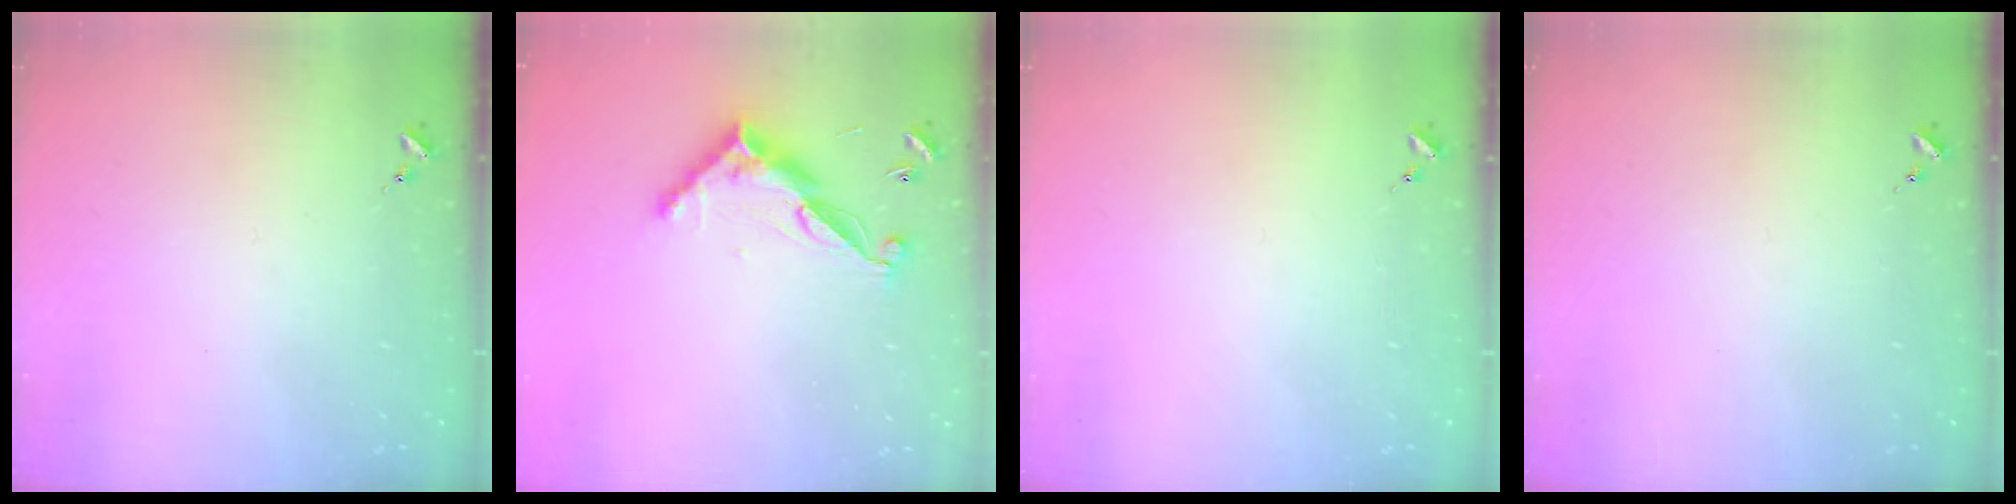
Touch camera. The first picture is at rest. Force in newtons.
{"total": 12.2, "press": 12.1, "slide": 0.3}
{"total": 0.0}
{"total": 0.0}